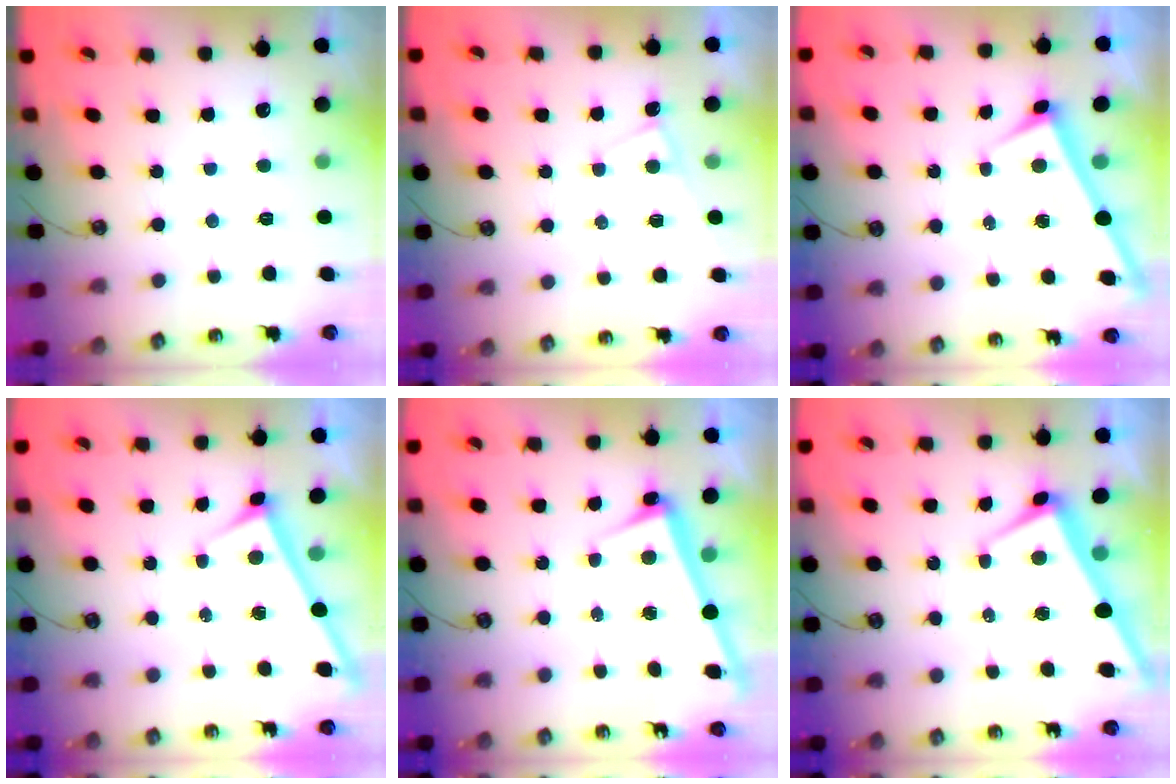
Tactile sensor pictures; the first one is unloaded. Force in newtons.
{"total": 0.6, "press": 0.6, "slide": 0.1}
{"total": 1.7, "press": 1.7, "slide": 0.1}
{"total": 3.1, "press": 3.1, "slide": 0.3}
{"total": 2.5, "press": 2.4, "slide": 0.7}
{"total": 1.5, "press": 1.4, "slide": 0.7}